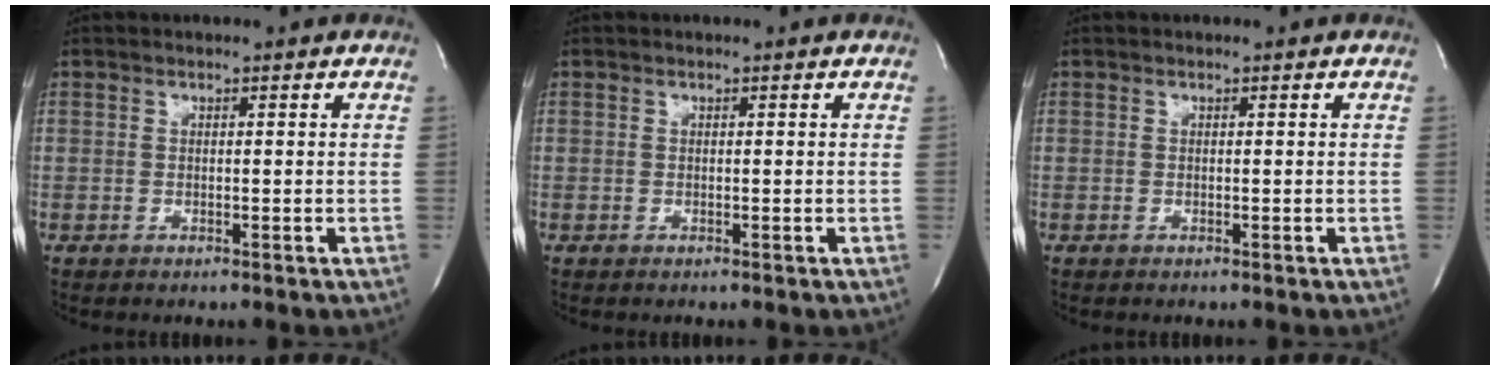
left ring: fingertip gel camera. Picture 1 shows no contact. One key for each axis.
{"total": 0.0}
{"total": 0.0}